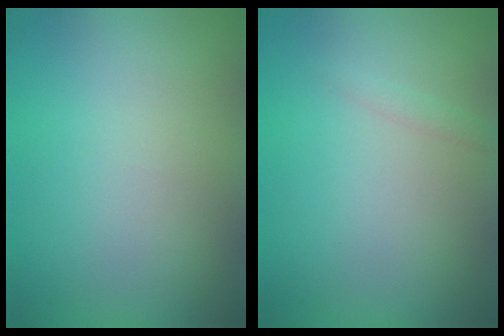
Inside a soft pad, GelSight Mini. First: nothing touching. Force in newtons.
{"total": 0.7, "press": 0.7, "slide": 0.1}